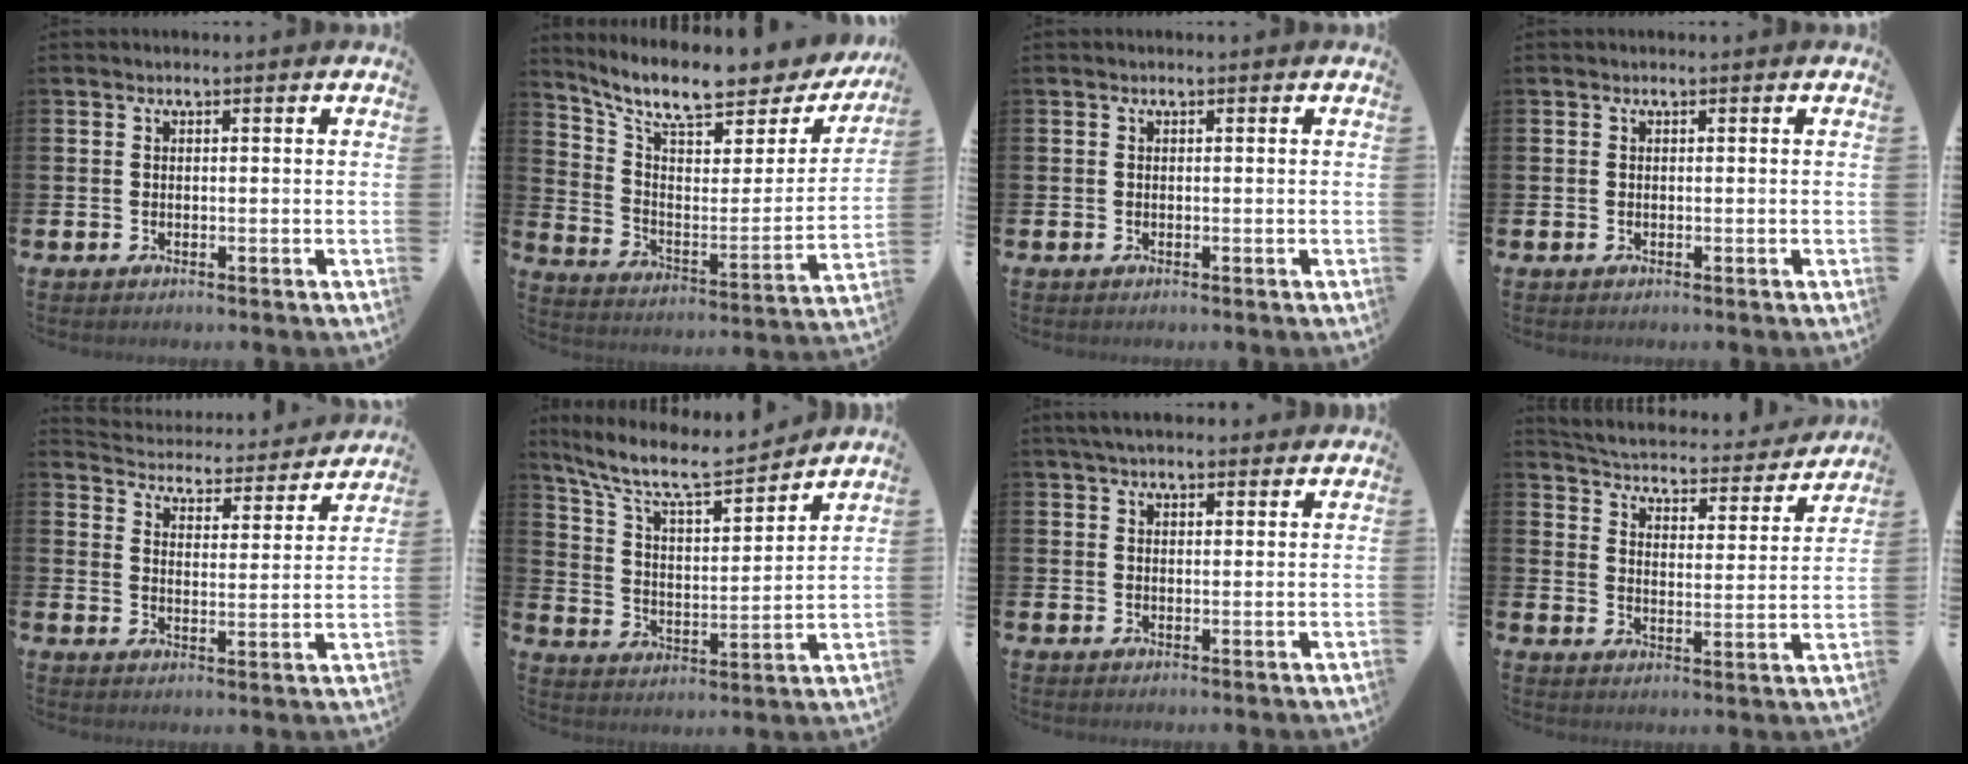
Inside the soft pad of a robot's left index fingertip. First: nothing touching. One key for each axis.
{"total": 10.0, "fx": 8.2, "fy": 2.7, "fz": 4.9, "tx": -0.118, "ty": -0.062, "tz": 0.137}
{"total": 0.0}
{"total": 0.0}
{"total": 4.3, "fx": 4.3, "fy": 0.8, "fz": 0.3, "tx": -0.025, "ty": -0.044, "tz": 0.066}
{"total": 9.7, "fx": 8.5, "fy": 2.2, "fz": 4.2, "tx": -0.112, "ty": -0.055, "tz": 0.143}
{"total": 5.3, "fx": 5.1, "fy": 1.0, "fz": 1.1, "tx": -0.032, "ty": -0.022, "tz": 0.091}
{"total": 4.3, "fx": 4.1, "fy": 0.9, "fz": 0.8, "tx": -0.042, "ty": -0.039, "tz": 0.063}